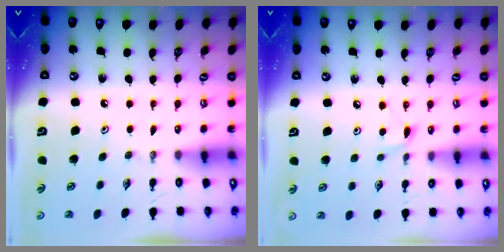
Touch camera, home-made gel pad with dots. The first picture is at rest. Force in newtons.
{"total": 4.3, "press": 4.3, "slide": 0.5}